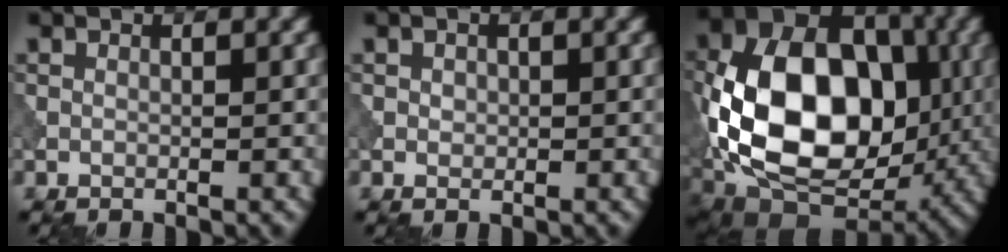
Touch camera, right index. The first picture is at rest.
{"total": 0.7, "force": [0.1, 0.6, 0.3], "torque": [-0.006, -0.002, 0.001]}
{"total": 16.5, "force": [-1.0, 10.9, 12.3], "torque": [-0.218, -0.006, -0.031]}